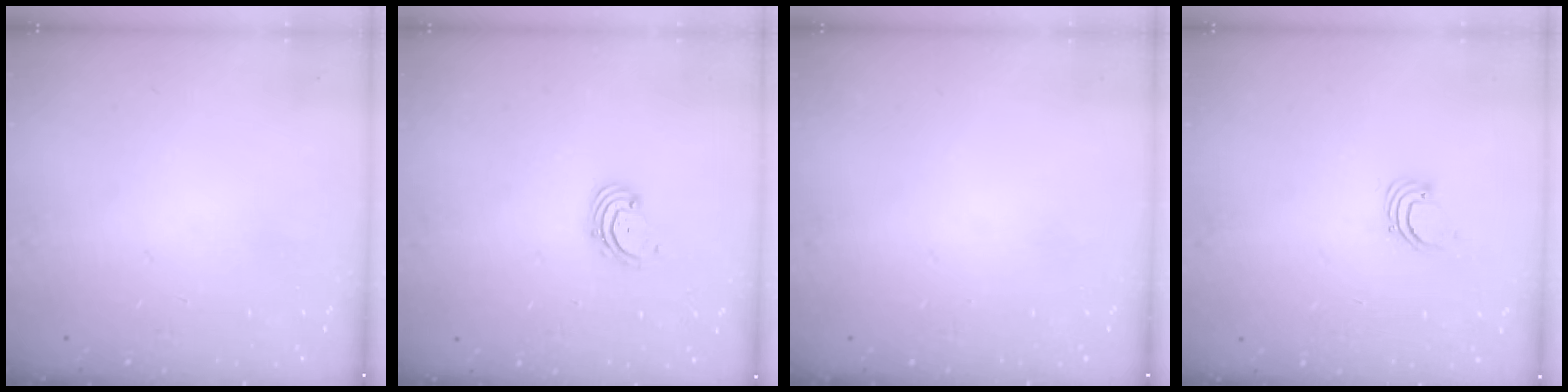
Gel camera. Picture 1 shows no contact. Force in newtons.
{"total": 2.2, "press": 2.1, "slide": 0.7}
{"total": 0.0}
{"total": 2.2, "press": 2.2, "slide": 0.2}